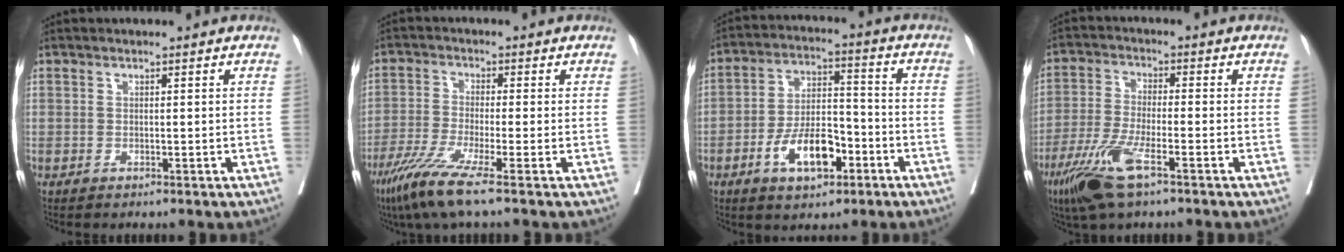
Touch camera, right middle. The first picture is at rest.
{"total": 7.6, "force": [-4.9, -0.7, 5.8], "torque": [-0.115, -0.025, -0.097]}
{"total": 10.0, "force": [-4.6, 4.2, 7.9], "torque": [-0.147, 0.009, -0.079]}
{"total": 9.3, "force": [-5.2, 1.3, 7.6], "torque": [-0.162, -0.023, -0.099]}